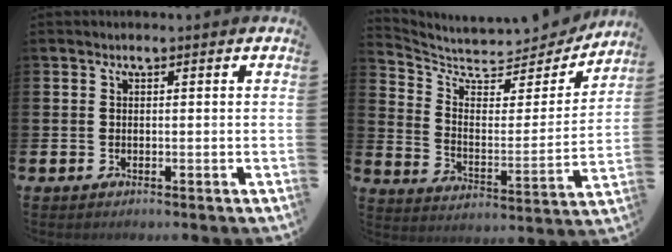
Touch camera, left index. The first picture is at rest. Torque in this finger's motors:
{"motor_torque": [0.83, -1.31, 0.14, 0.02]}